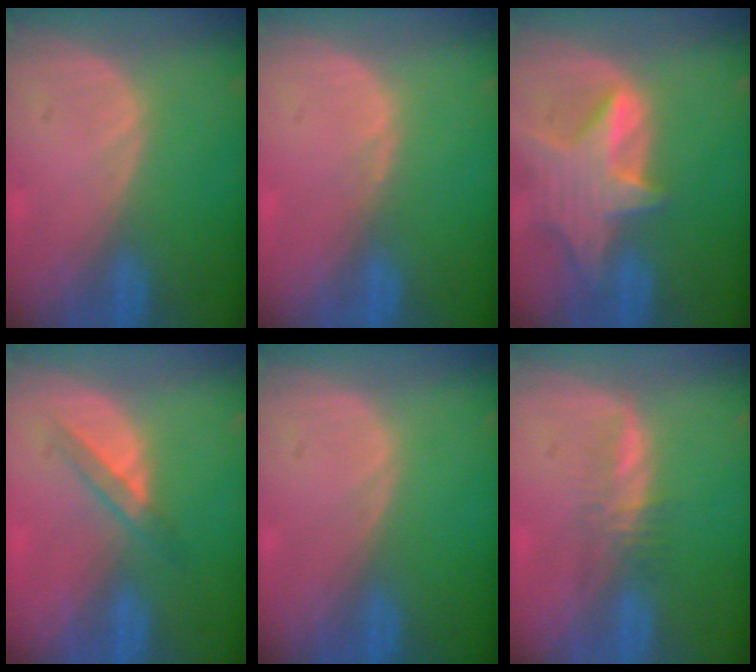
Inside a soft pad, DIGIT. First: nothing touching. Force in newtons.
{"total": 0.6, "press": 0.5, "slide": 0.3}
{"total": 8.1, "press": 7.4, "slide": 3.4}
{"total": 3.4, "press": 3.2, "slide": 1.1}
{"total": 0.0}
{"total": 2.8, "press": 2.7, "slide": 0.5}